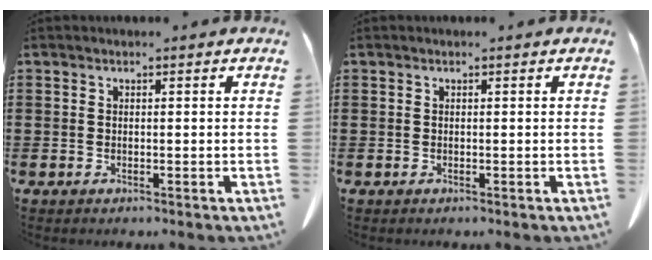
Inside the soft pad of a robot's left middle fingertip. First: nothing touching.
{"total": 0.0}